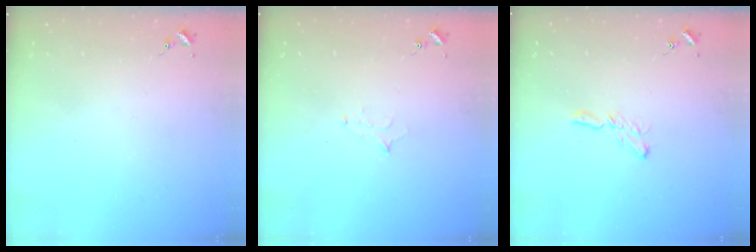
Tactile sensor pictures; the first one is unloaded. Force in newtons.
{"total": 5.8, "press": 5.7, "slide": 0.6}
{"total": 5.6, "press": 5.6, "slide": 0.2}